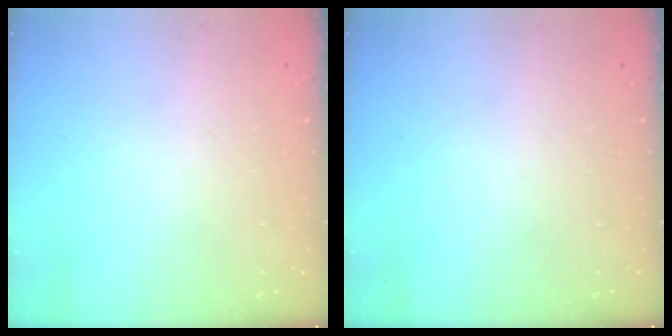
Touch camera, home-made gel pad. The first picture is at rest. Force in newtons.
{"total": 0.0}